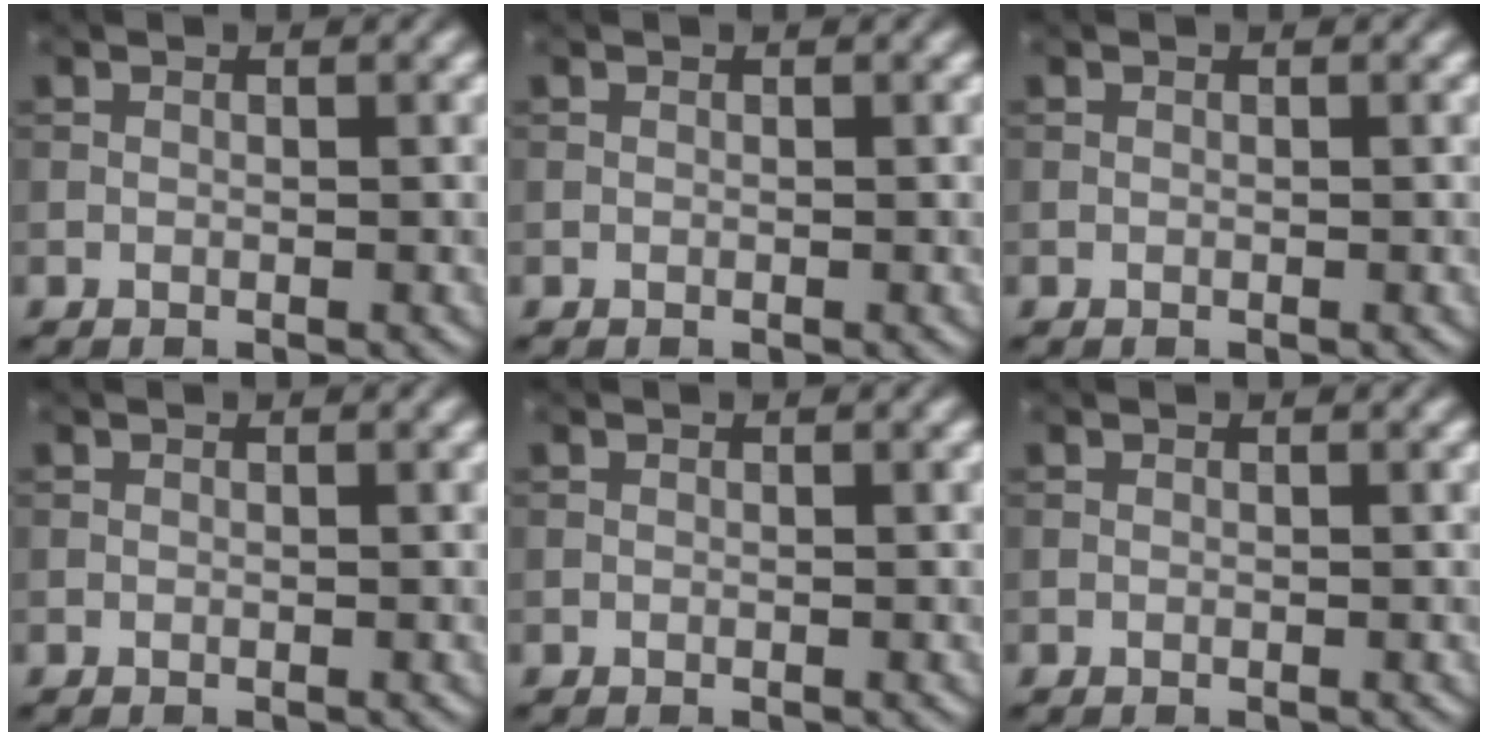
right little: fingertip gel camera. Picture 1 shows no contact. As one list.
[{"total": 0.0}, {"total": 0.0}, {"total": 0.0}, {"total": 0.0}, {"total": 0.0}]